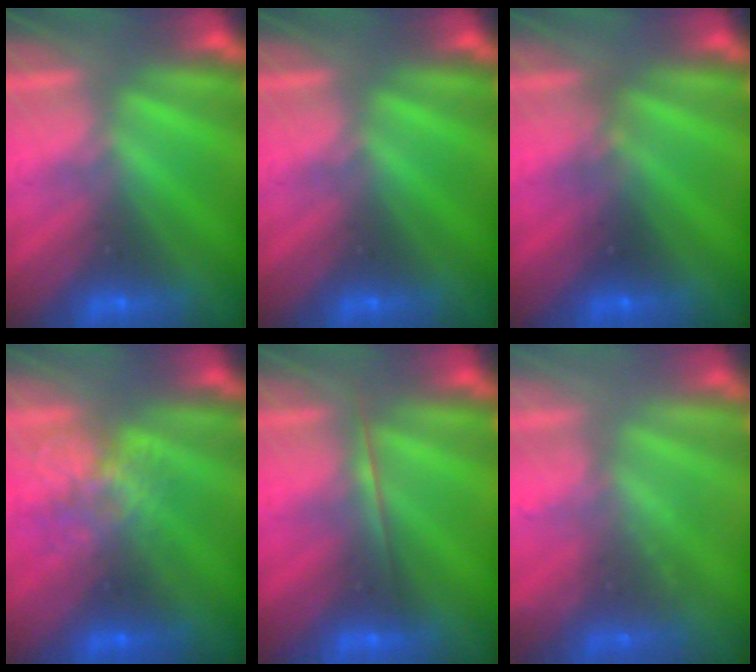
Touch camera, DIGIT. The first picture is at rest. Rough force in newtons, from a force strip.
{"total": 0.0}
{"total": 2.3}
{"total": 4.5}
{"total": 1.7}
{"total": 2.3}